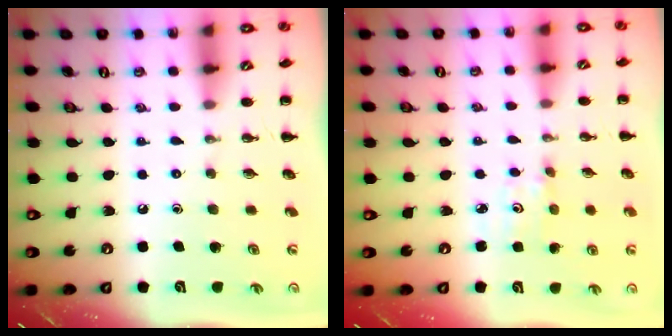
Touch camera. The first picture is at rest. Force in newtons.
{"total": 2.4, "press": 2.3, "slide": 0.8}